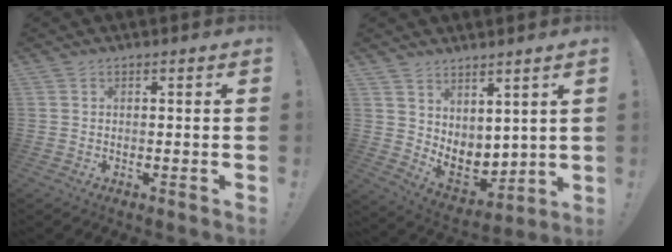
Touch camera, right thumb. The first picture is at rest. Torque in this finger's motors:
{"motor_torque": [-0.27, 0.59, 0.02, -0.02, 0.00]}